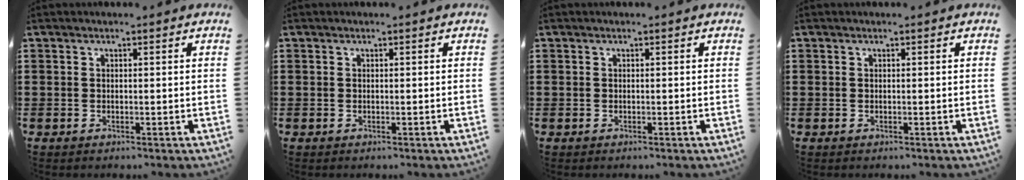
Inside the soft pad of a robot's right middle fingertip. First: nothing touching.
{"total": 0.0}
{"total": 0.0}
{"total": 0.0}